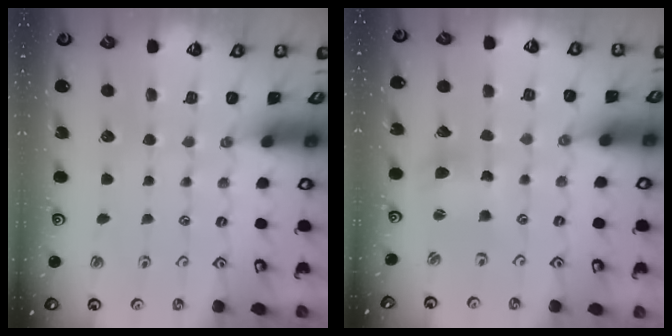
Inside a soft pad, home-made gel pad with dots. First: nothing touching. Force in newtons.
{"total": 6.3, "press": 6.2, "slide": 0.7}